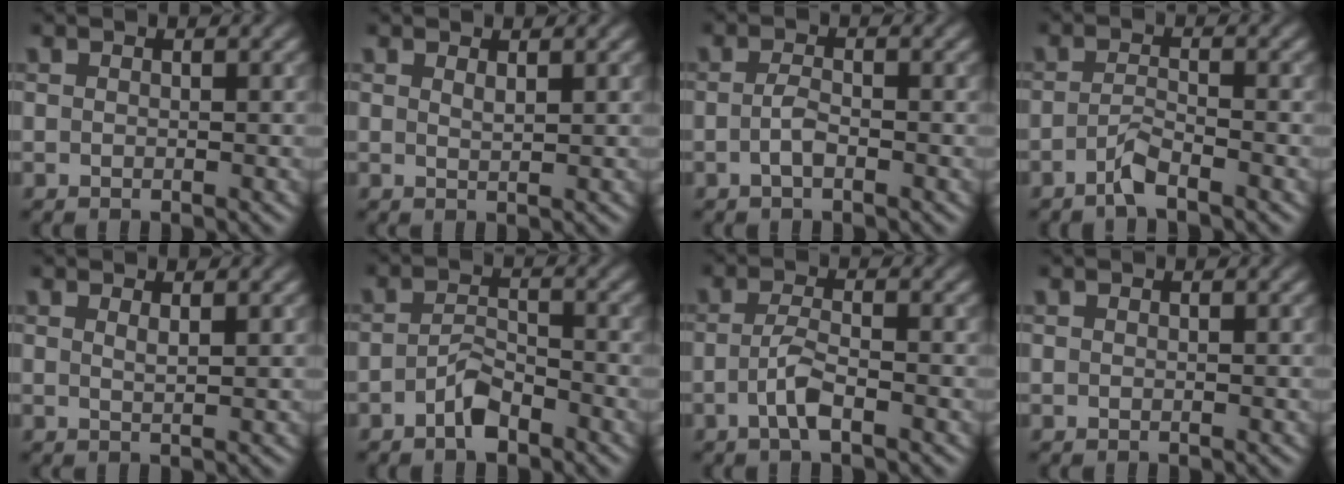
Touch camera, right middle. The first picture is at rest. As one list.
[{"total": 0.8, "force": [0.6, 0.1, 0.4], "torque": [-0.008, -0.001, 0.011]}, {"total": 1.5, "force": [-0.6, 0.5, 1.3], "torque": [-0.029, 0.001, -0.014]}, {"total": 2.0, "force": [-1.4, 0.4, 1.4], "torque": [-0.028, 0.006, -0.033]}, {"total": 1.0, "force": [0.6, 0.2, 0.8], "torque": [-0.009, 0.000, 0.009]}, {"total": 2.7, "force": [-1.8, 1.1, 1.7], "torque": [-0.032, 0.007, -0.037]}, {"total": 2.5, "force": [-1.1, 0.6, 2.2], "torque": [-0.046, 0.004, -0.027]}, {"total": 0.0}]